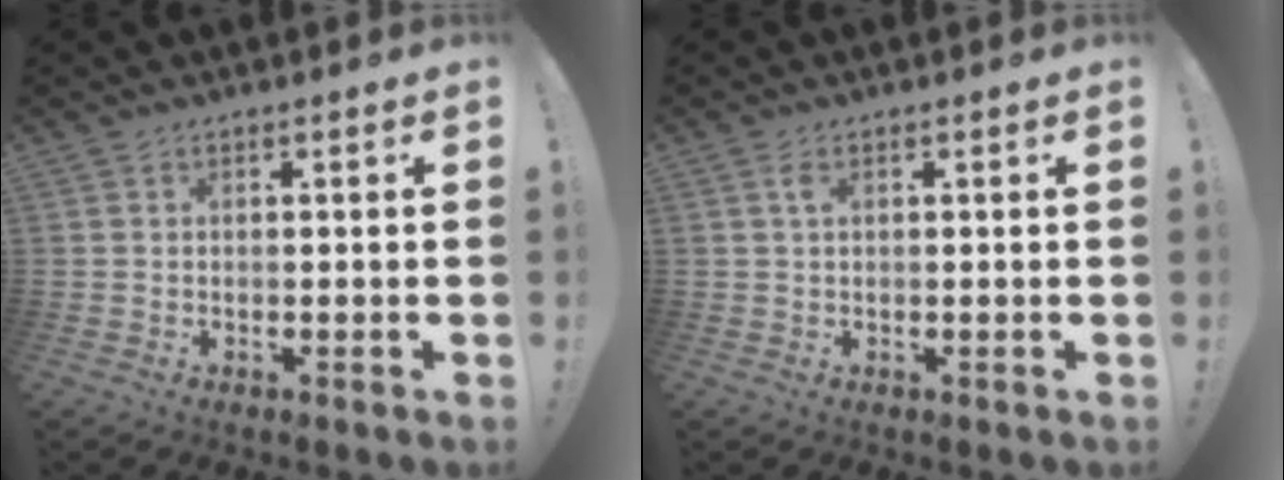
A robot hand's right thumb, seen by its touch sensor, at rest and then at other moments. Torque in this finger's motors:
{"motor_torque": [0.58, -0.26, 0.43, -0.35, -0.01]}